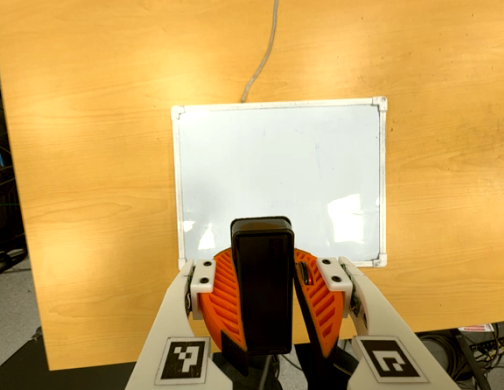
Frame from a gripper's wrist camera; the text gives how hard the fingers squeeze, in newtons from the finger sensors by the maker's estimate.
{"total": 10.0, "left": 9.6, "right": 10.4}